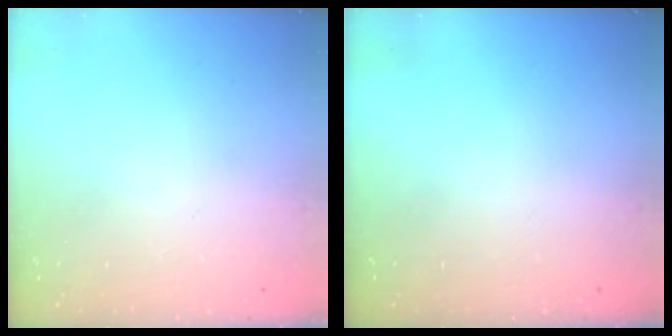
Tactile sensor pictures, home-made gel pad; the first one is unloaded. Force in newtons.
{"total": 0.0}